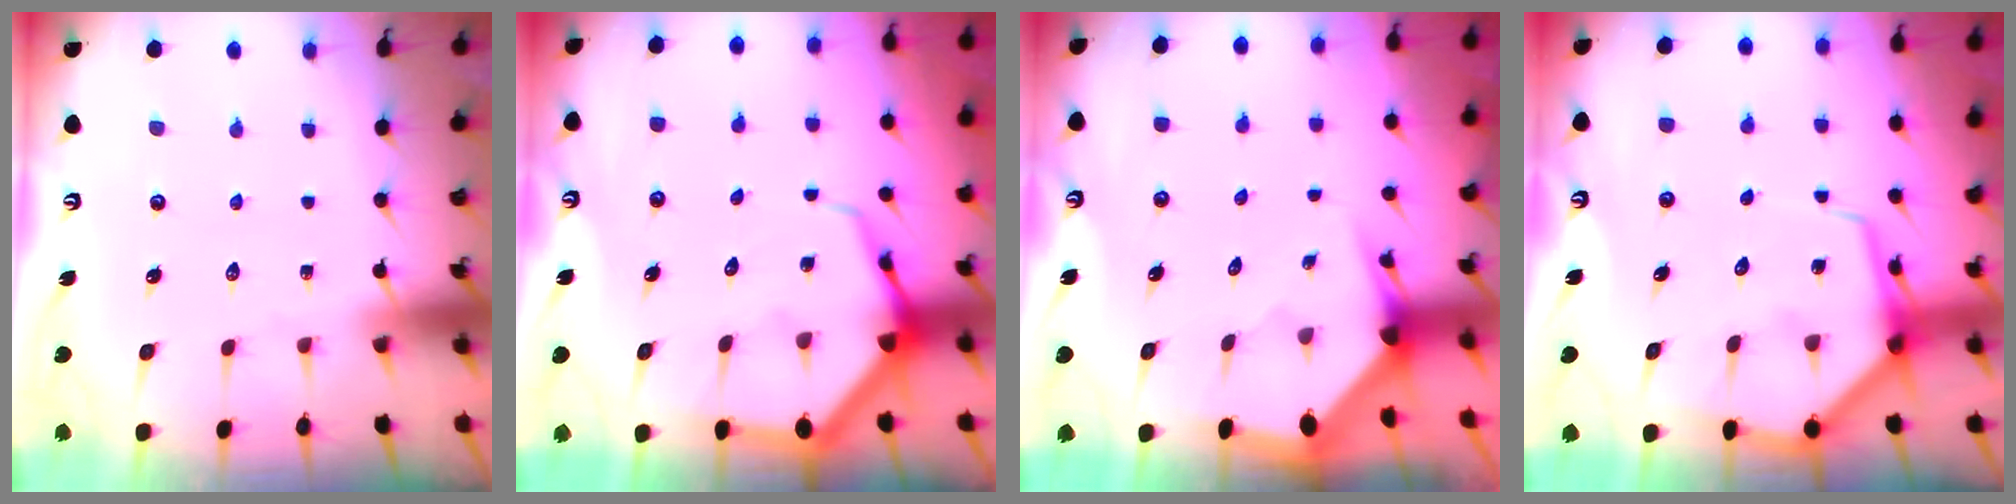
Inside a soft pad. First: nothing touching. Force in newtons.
{"total": 6.9, "press": 6.9, "slide": 0.7}
{"total": 2.8, "press": 2.8, "slide": 0.1}
{"total": 8.3, "press": 8.3, "slide": 0.9}